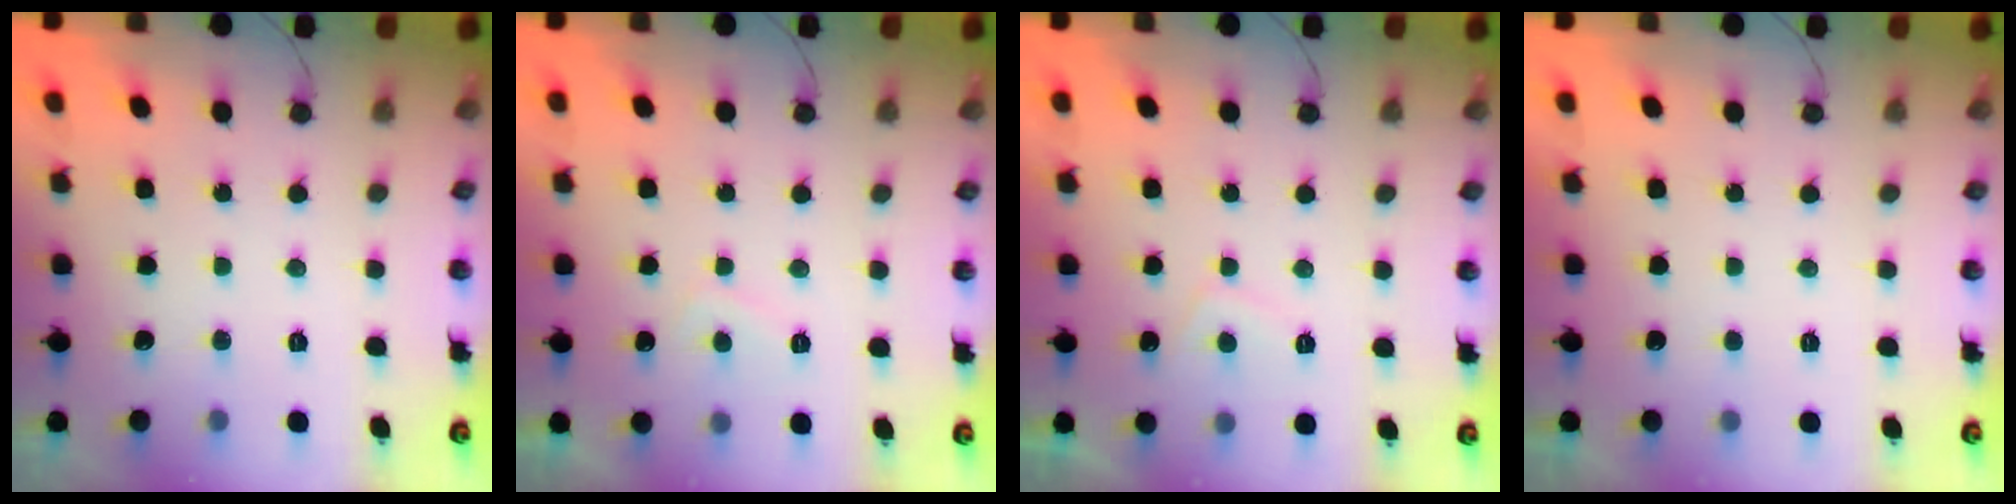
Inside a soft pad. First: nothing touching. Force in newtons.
{"total": 2.3, "press": 2.2, "slide": 0.7}
{"total": 3.7, "press": 3.6, "slide": 0.8}
{"total": 2.3, "press": 2.3, "slide": 0.3}